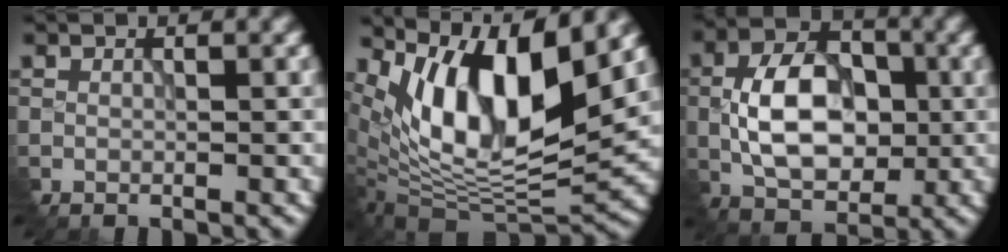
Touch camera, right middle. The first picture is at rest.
{"total": 12.3, "force": [5.3, 4.4, 10.2], "torque": [-0.176, 0.000, 0.098]}
{"total": 7.8, "force": [-1.0, 4.8, 6.0], "torque": [-0.114, 0.005, -0.023]}